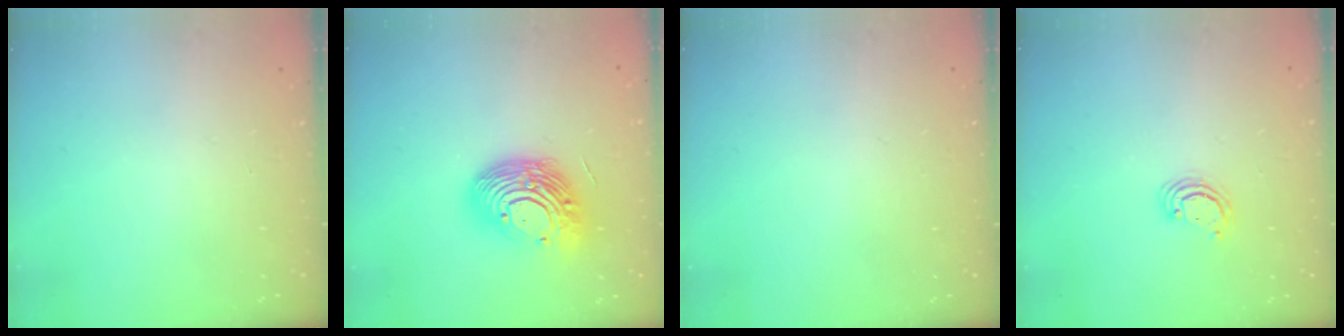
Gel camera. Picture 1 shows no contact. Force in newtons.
{"total": 16.9, "press": 16.8, "slide": 1.6}
{"total": 0.0}
{"total": 2.8, "press": 2.8, "slide": 0.3}